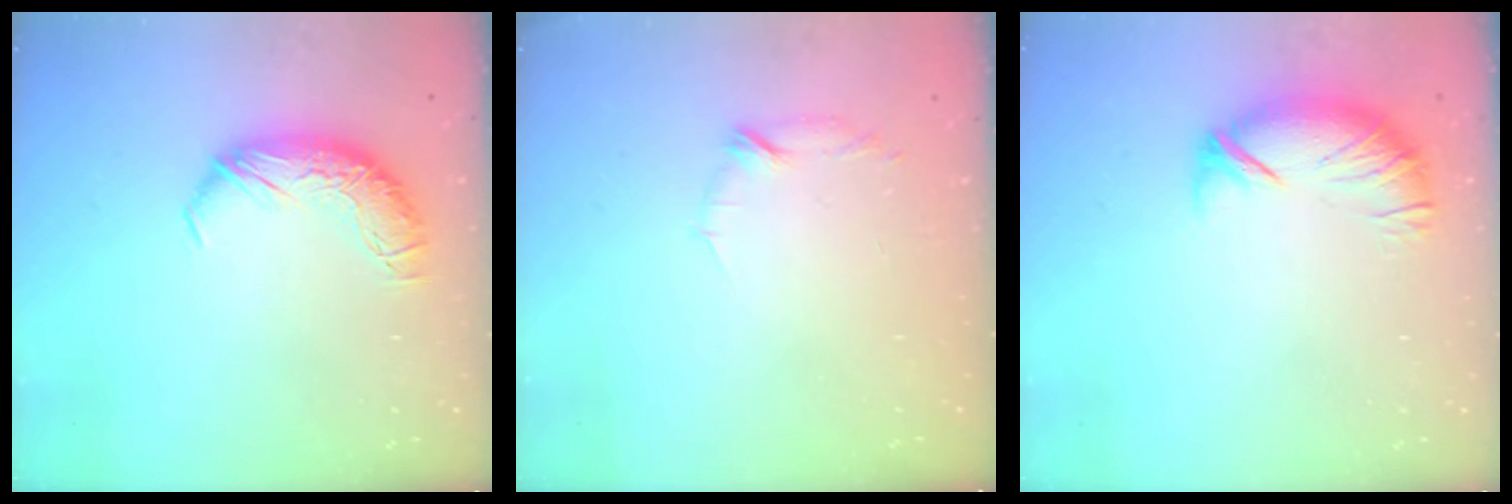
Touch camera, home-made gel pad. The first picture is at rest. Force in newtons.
{"total": 6.5, "press": 6.4, "slide": 0.9}
{"total": 4.2, "press": 3.7, "slide": 2.0}